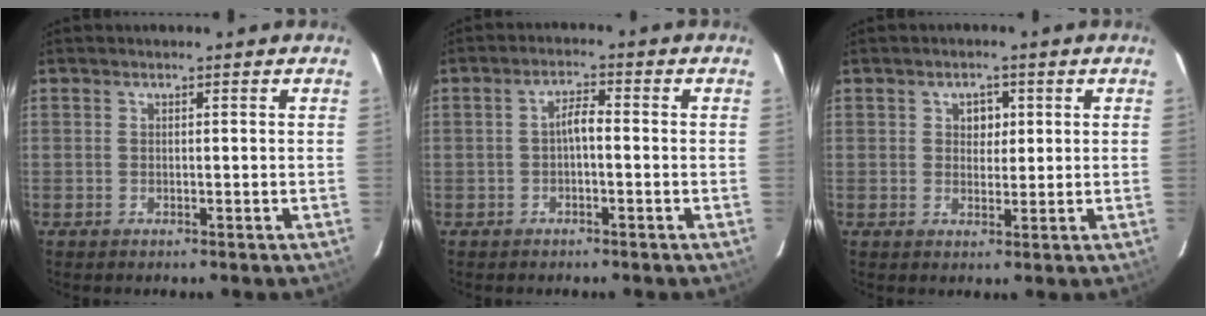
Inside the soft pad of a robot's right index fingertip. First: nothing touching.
{"total": 2.6, "force": [-0.7, 0.9, 2.4], "torque": [-0.045, 0.010, -0.012]}
{"total": 2.9, "force": [0.8, 2.4, 1.3], "torque": [-0.015, 0.010, 0.013]}